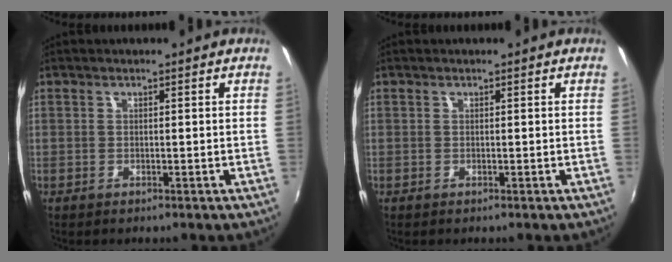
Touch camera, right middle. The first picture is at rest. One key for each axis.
{"total": 0.0}